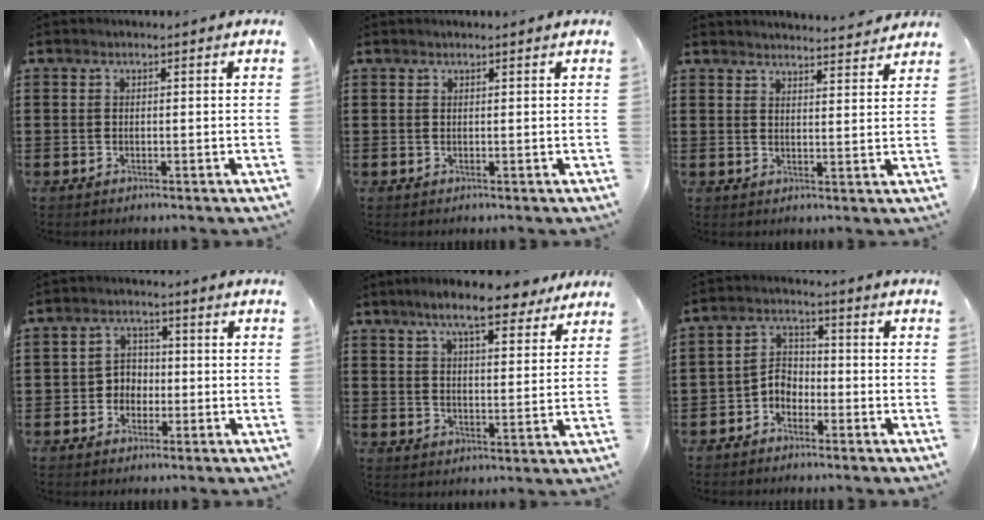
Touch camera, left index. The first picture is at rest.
{"total": 0.5, "force": [0.5, -0.1, 0.2], "torque": [-0.005, 0.000, 0.010]}
{"total": 3.4, "force": [3.4, -0.4, 0.1], "torque": [-0.004, -0.022, 0.059]}
{"total": 3.2, "force": [-1.0, 2.8, 1.2], "torque": [-0.033, 0.008, -0.025]}
{"total": 9.4, "force": [7.7, 1.6, 5.1], "torque": [-0.103, -0.021, 0.137]}
{"total": 3.5, "force": [-2.7, 2.0, 0.9], "torque": [-0.025, 0.009, -0.059]}